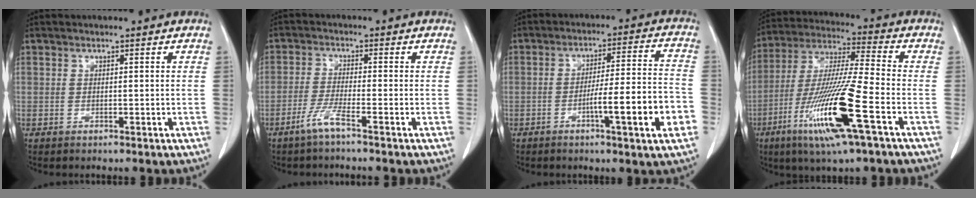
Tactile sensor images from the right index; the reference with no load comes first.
{"total": 3.8, "force": [-2.6, -0.3, 2.8], "torque": [-0.060, -0.006, -0.059]}
{"total": 12.0, "force": [-4.3, 0.1, 11.2], "torque": [-0.171, 0.001, -0.063]}
{"total": 17.1, "force": [-7.0, 0.1, 15.6], "torque": [-0.327, -0.026, -0.132]}